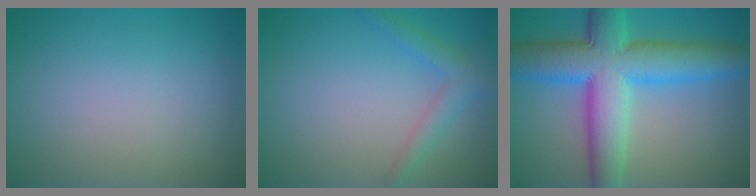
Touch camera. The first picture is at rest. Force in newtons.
{"total": 2.3, "press": 2.3, "slide": 0.2}
{"total": 11.1, "press": 11.1, "slide": 0.2}